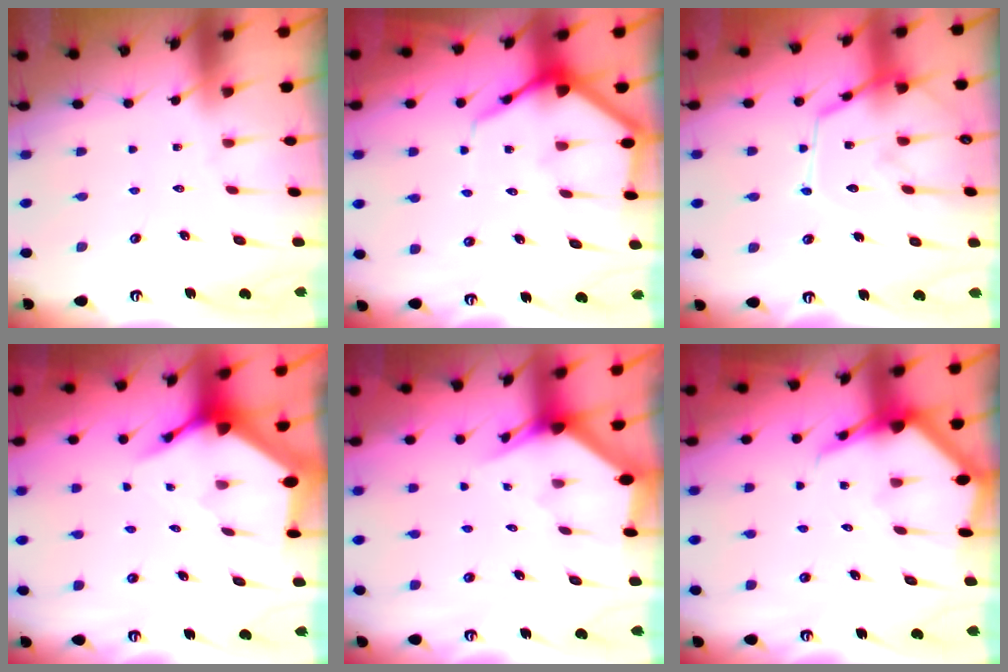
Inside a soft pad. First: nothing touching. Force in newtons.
{"total": 7.8, "press": 7.7, "slide": 1.0}
{"total": 15.7, "press": 15.7, "slide": 1.3}
{"total": 5.1, "press": 5.1, "slide": 0.6}
{"total": 2.9, "press": 2.9, "slide": 0.1}
{"total": 6.9, "press": 6.9, "slide": 0.8}